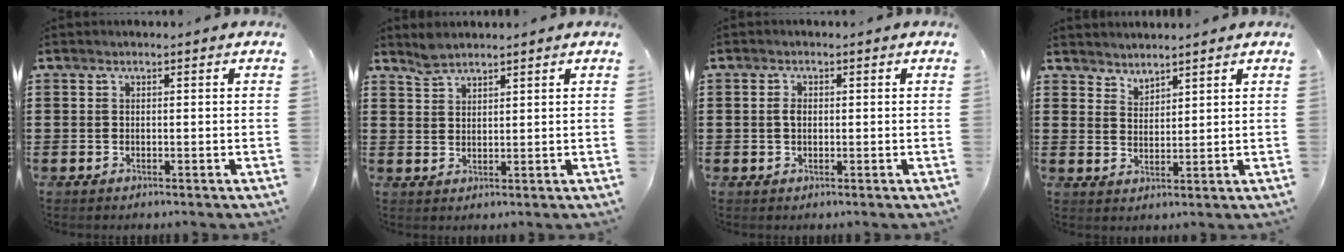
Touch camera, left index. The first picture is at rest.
{"total": 2.3, "force": [2.2, 0.6, 0.4], "torque": [-0.013, 0.002, 0.044]}
{"total": 1.5, "force": [0.1, 0.9, 1.2], "torque": [-0.026, 0.005, 0.000]}
{"total": 2.6, "force": [2.6, 0.4, -0.5], "torque": [0.001, -0.006, 0.050]}